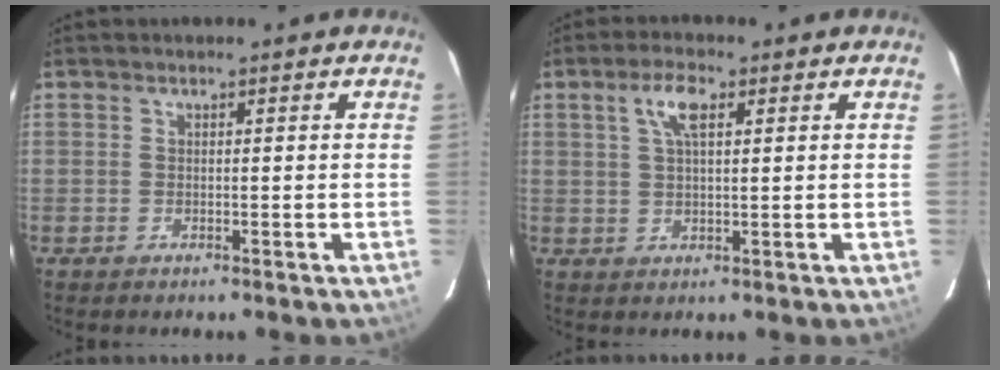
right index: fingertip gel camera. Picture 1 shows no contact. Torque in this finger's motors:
{"motor_torque": [0.22, -0.08, 0.29, 0.08]}